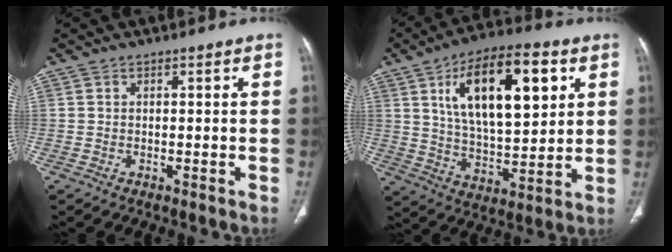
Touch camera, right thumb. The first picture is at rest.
{"total": 20.9, "force": [7.5, 9.1, 17.3], "torque": [-0.252, -0.020, 0.128]}